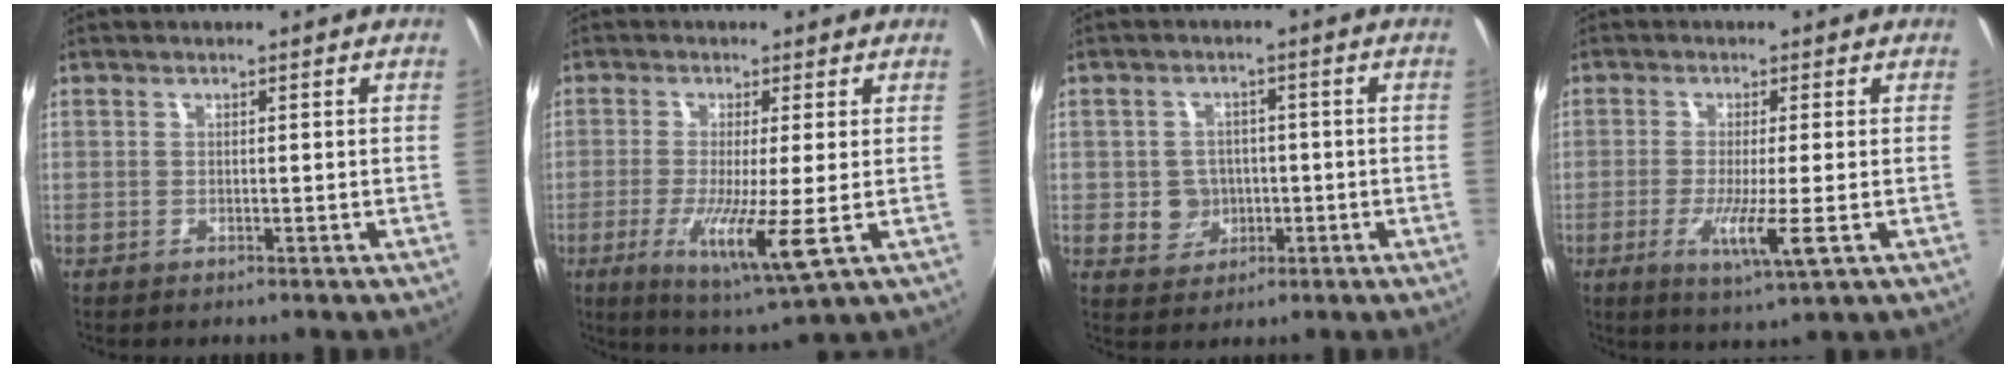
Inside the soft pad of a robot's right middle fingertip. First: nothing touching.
{"total": 9.4, "force": [-1.9, 0.2, 9.2], "torque": [-0.184, -0.028, -0.039]}
{"total": 5.4, "force": [-0.9, 5.1, 1.4], "torque": [-0.037, 0.011, -0.003]}
{"total": 6.5, "force": [-1.9, -0.3, 6.2], "torque": [-0.123, -0.019, -0.037]}